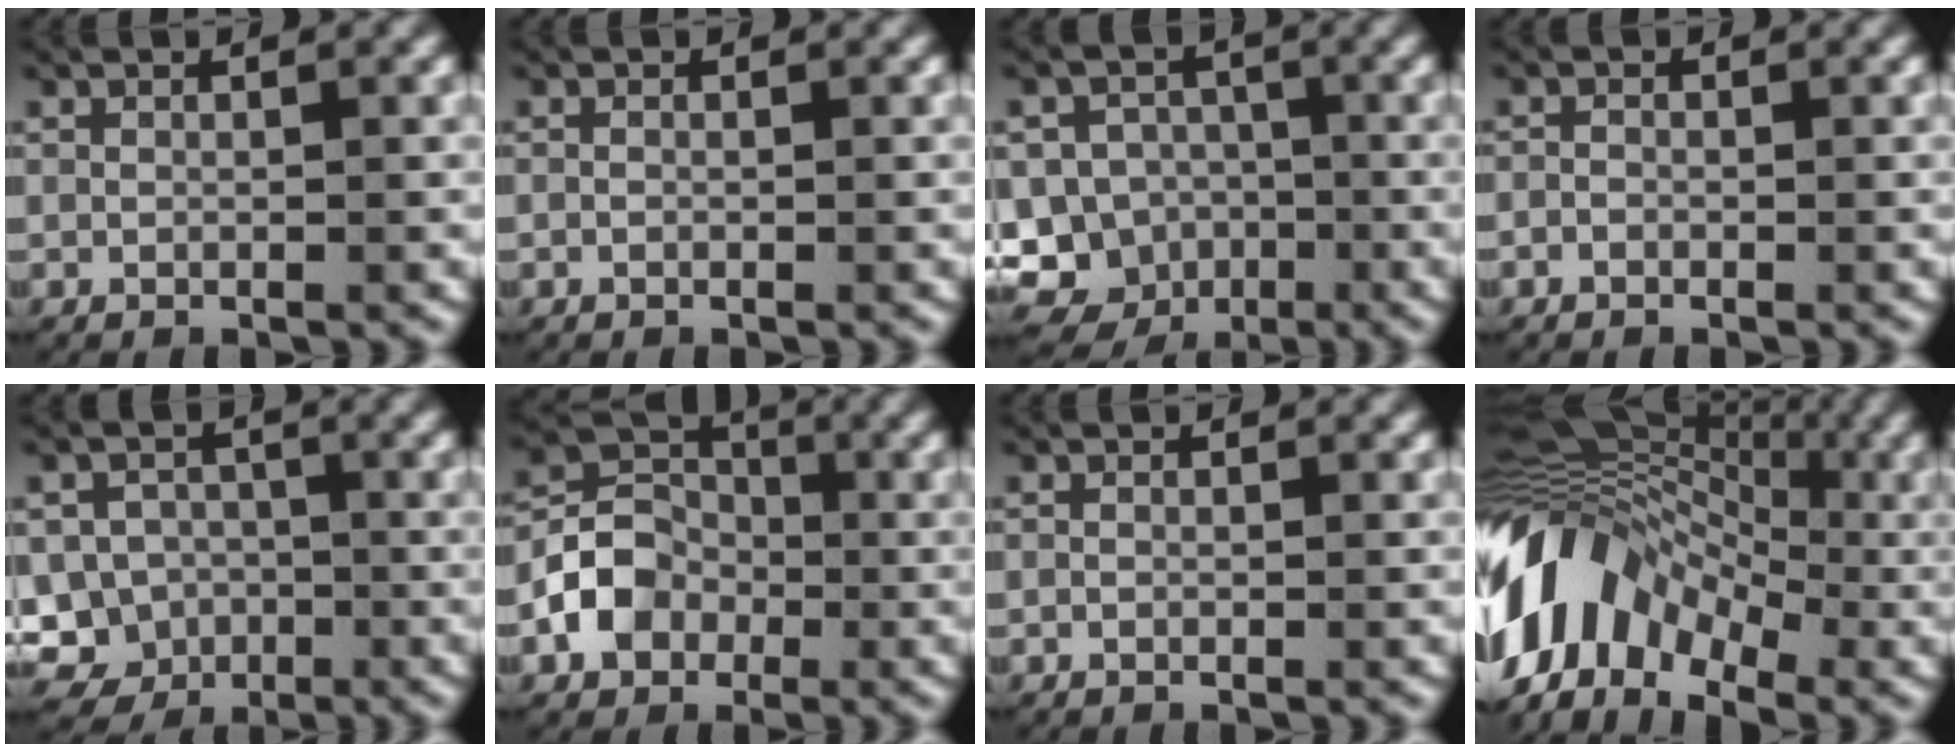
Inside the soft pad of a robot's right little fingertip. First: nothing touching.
{"total": 0.0}
{"total": 15.0, "force": [-5.4, 13.4, 4.1], "torque": [-0.096, -0.067, -0.092]}
{"total": 0.7, "force": [-0.5, 0.5, 0.0], "torque": [-0.003, -0.001, -0.011]}
{"total": 11.7, "force": [-4.8, 10.3, 2.6], "torque": [-0.060, -0.046, -0.084]}
{"total": 6.1, "force": [-1.0, 5.1, 3.3], "torque": [-0.071, 0.000, -0.021]}
{"total": 0.0}
{"total": 16.4, "force": [-2.6, 13.0, 9.6], "torque": [-0.208, -0.018, -0.046]}